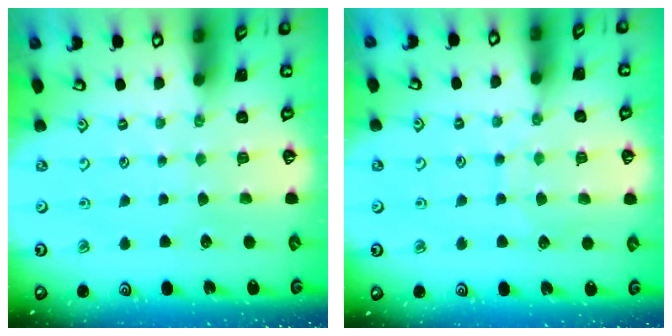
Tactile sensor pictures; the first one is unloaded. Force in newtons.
{"total": 7.1, "press": 7.0, "slide": 0.6}